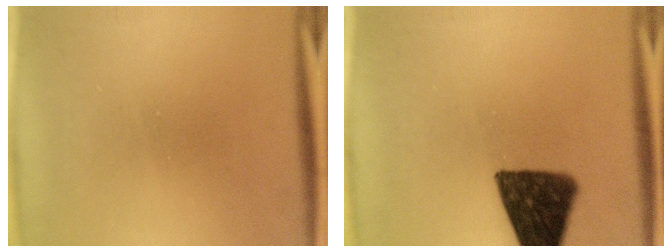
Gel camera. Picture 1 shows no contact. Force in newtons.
{"total": 12.5}